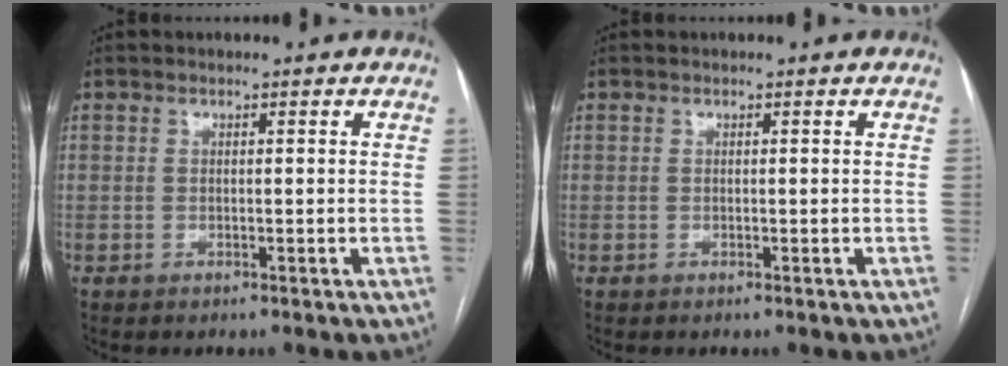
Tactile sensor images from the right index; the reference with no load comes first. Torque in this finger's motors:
{"motor_torque": [0.00, 0.00, 0.00, 0.00]}